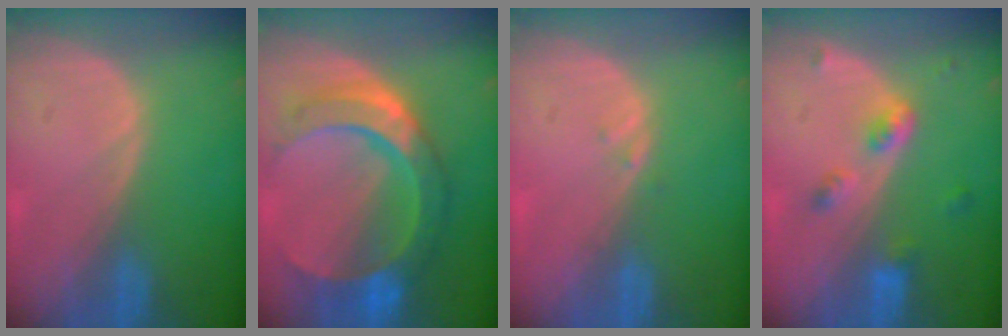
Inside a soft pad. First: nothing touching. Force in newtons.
{"total": 10.9, "press": 10.8, "slide": 1.1}
{"total": 0.7, "press": 0.6, "slide": 0.3}
{"total": 4.4, "press": 4.0, "slide": 1.9}